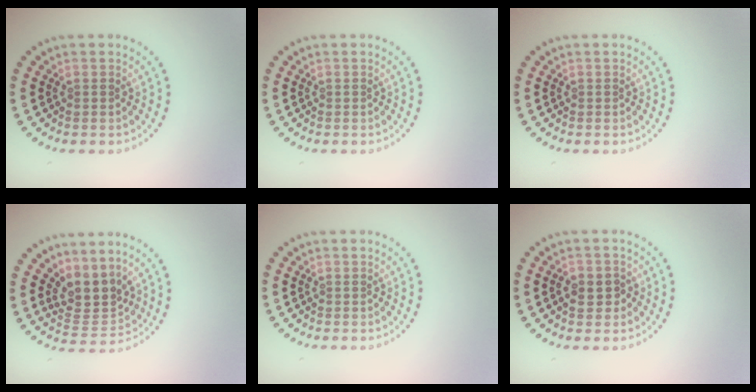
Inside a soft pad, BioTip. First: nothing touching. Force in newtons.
{"total": 0.0}
{"total": 0.0}
{"total": 3.3, "press": 2.5, "slide": 2.2}
{"total": 0.0}
{"total": 2.3, "press": 2.3, "slide": 0.6}